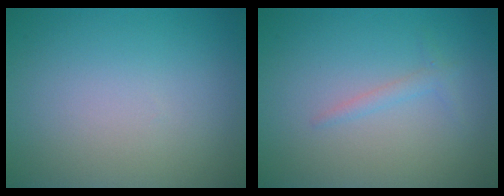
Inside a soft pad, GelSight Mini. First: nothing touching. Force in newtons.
{"total": 1.0, "press": 1.0, "slide": 0.1}